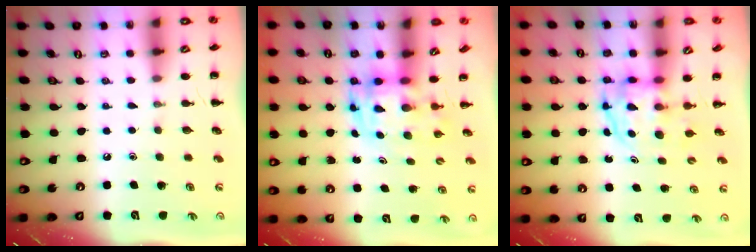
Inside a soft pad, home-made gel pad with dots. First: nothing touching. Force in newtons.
{"total": 3.7, "press": 3.6, "slide": 0.7}
{"total": 3.7, "press": 3.7, "slide": 0.2}